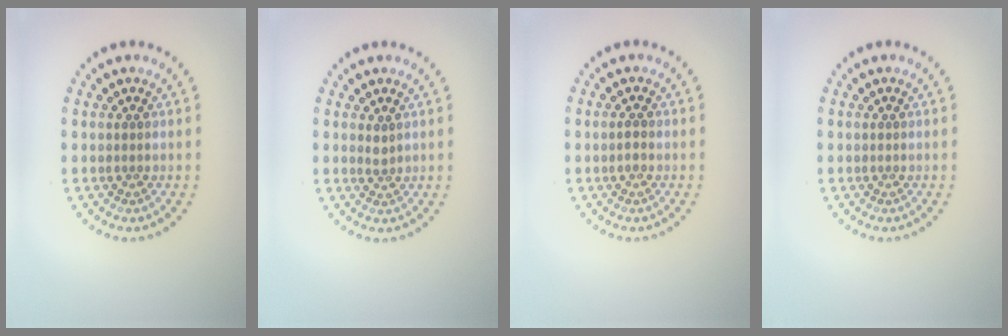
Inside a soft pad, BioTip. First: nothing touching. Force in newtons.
{"total": 0.9, "press": 0.6, "slide": 0.7}
{"total": 0.8, "press": 0.8, "slide": 0.1}
{"total": 0.0}